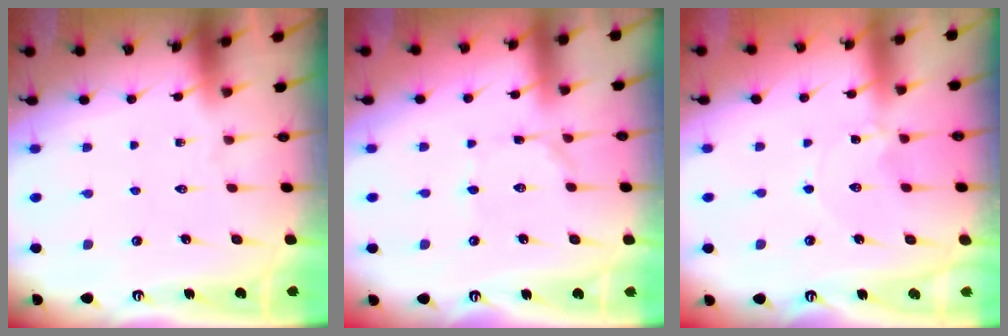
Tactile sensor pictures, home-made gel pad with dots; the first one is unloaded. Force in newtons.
{"total": 0.9, "press": 0.9, "slide": 0.1}
{"total": 1.6, "press": 1.6, "slide": 0.2}